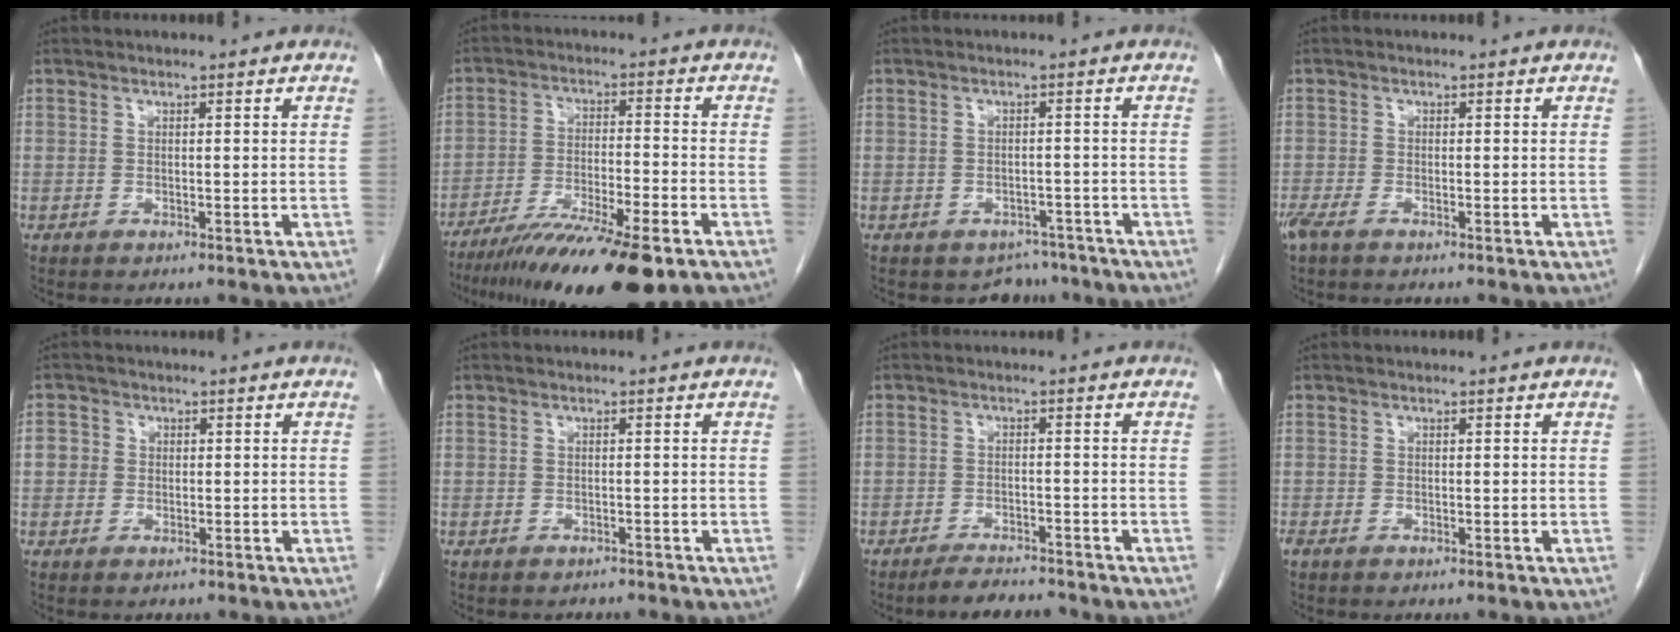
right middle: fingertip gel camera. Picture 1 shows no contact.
{"total": 16.0, "force": [-11.6, 1.2, 10.9], "torque": [-0.171, -0.038, -0.192]}
{"total": 4.0, "force": [-3.3, 2.2, -0.3], "torque": [0.011, 0.012, -0.043]}
{"total": 2.4, "force": [-1.7, 0.7, 1.5], "torque": [-0.033, -0.006, -0.031]}
{"total": 2.4, "force": [-0.3, 2.3, 0.5], "torque": [-0.004, 0.007, -0.010]}
{"total": 2.7, "force": [-0.5, 2.6, 0.5], "torque": [-0.006, 0.008, -0.011]}
{"total": 4.5, "force": [-4.2, 0.7, 1.3], "torque": [-0.025, -0.011, -0.069]}
{"total": 1.0, "force": [-0.7, 0.4, 0.5], "torque": [-0.014, -0.002, -0.012]}